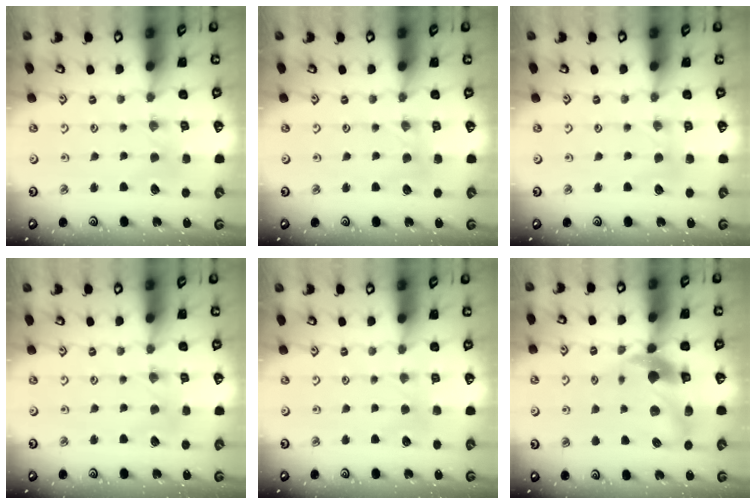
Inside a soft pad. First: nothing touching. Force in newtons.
{"total": 1.9, "press": 1.9, "slide": 0.3}
{"total": 2.5, "press": 2.5, "slide": 0.4}
{"total": 0.6, "press": 0.6, "slide": 0.2}
{"total": 2.3, "press": 2.3, "slide": 0.3}
{"total": 12.0, "press": 11.8, "slide": 1.7}